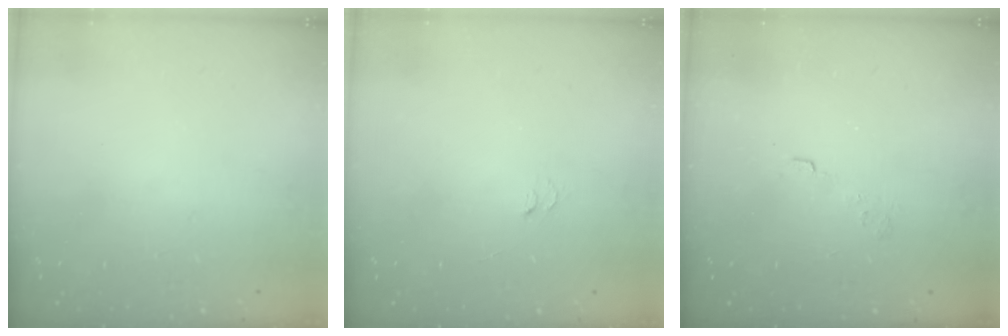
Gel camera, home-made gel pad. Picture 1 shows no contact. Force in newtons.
{"total": 2.9, "press": 2.9, "slide": 0.3}
{"total": 2.6, "press": 2.2, "slide": 1.4}